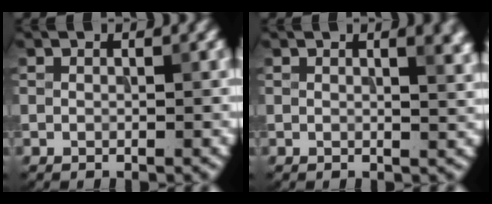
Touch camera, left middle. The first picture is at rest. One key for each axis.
{"total": 3.2, "fx": 1.4, "fy": 1.1, "fz": 2.7, "tx": -0.030, "ty": 0.002, "tz": 0.021}